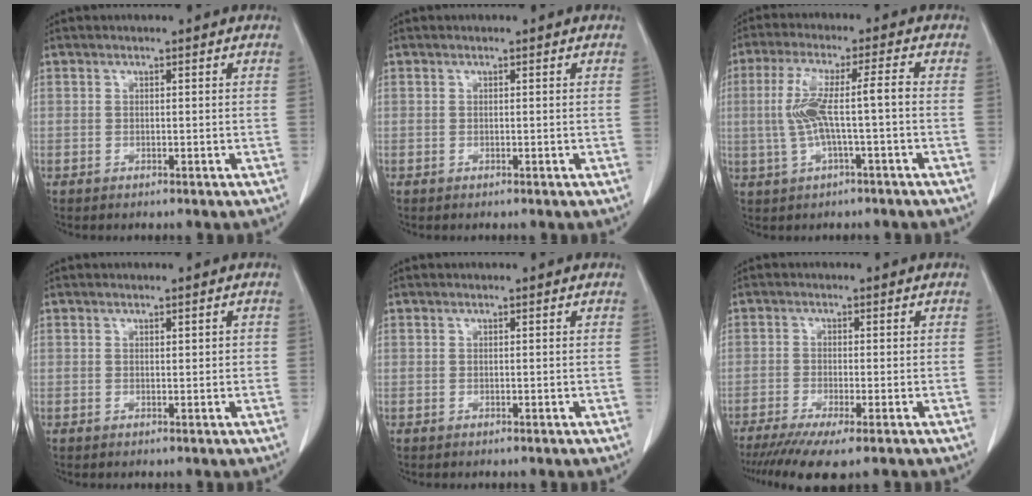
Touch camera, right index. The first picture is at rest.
{"total": 0.0}
{"total": 8.1, "force": [-0.6, 0.4, 8.0], "torque": [-0.161, 0.024, -0.009]}
{"total": 1.1, "force": [0.2, 0.4, 1.0], "torque": [-0.015, 0.003, 0.005]}
{"total": 0.0}
{"total": 8.1, "force": [-5.9, 0.6, 5.5], "torque": [-0.087, -0.019, -0.094]}